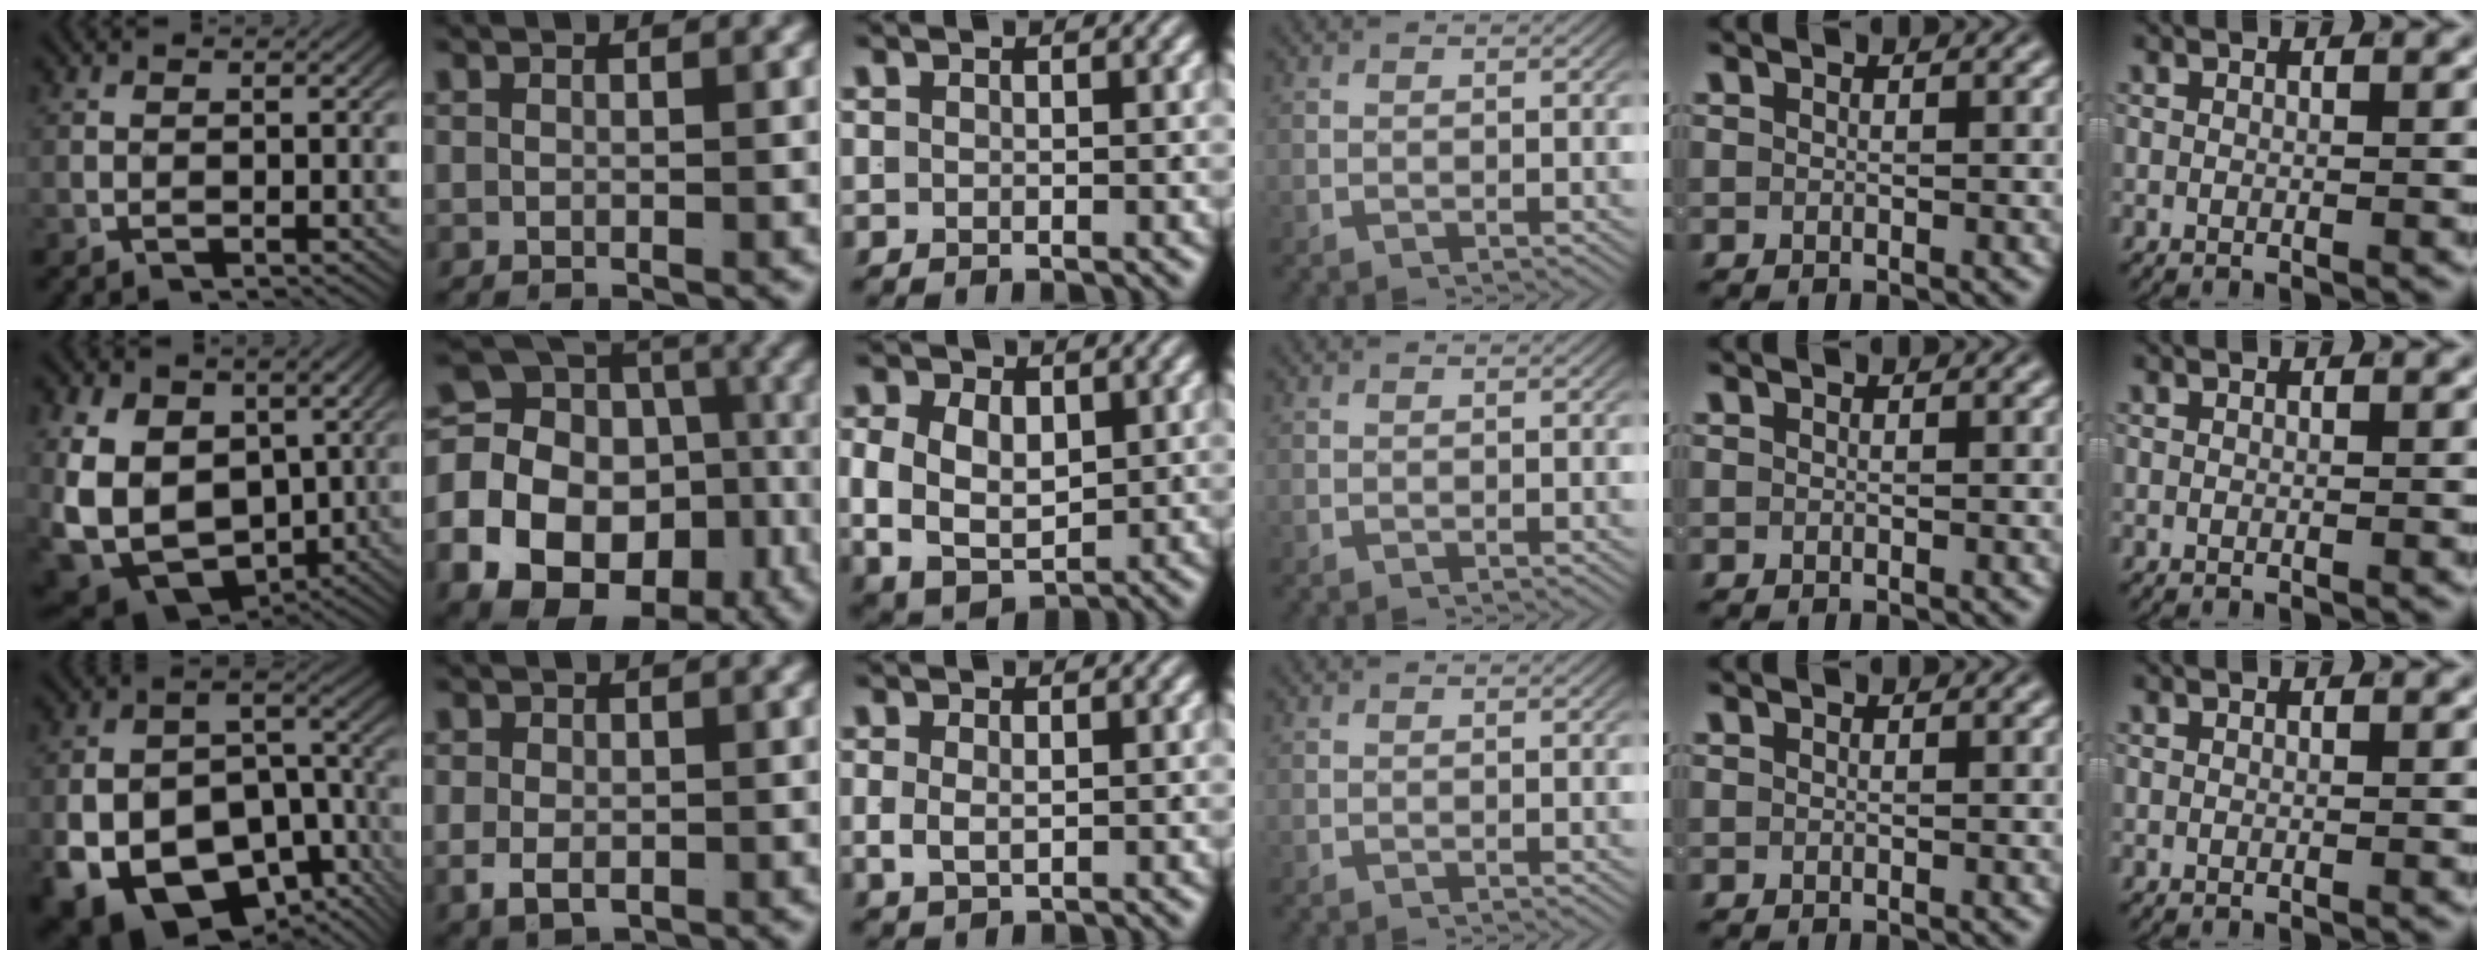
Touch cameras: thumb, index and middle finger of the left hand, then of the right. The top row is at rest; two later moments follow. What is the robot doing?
{"motion": "lift_and_place", "object": "shirt"}